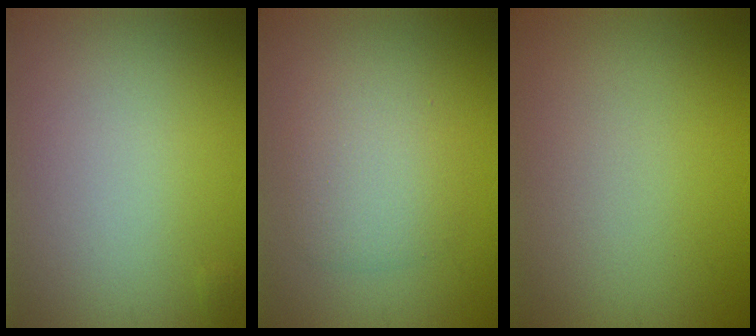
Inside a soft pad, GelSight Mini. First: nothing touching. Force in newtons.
{"total": 2.9, "press": 2.9, "slide": 0.2}
{"total": 0.0}